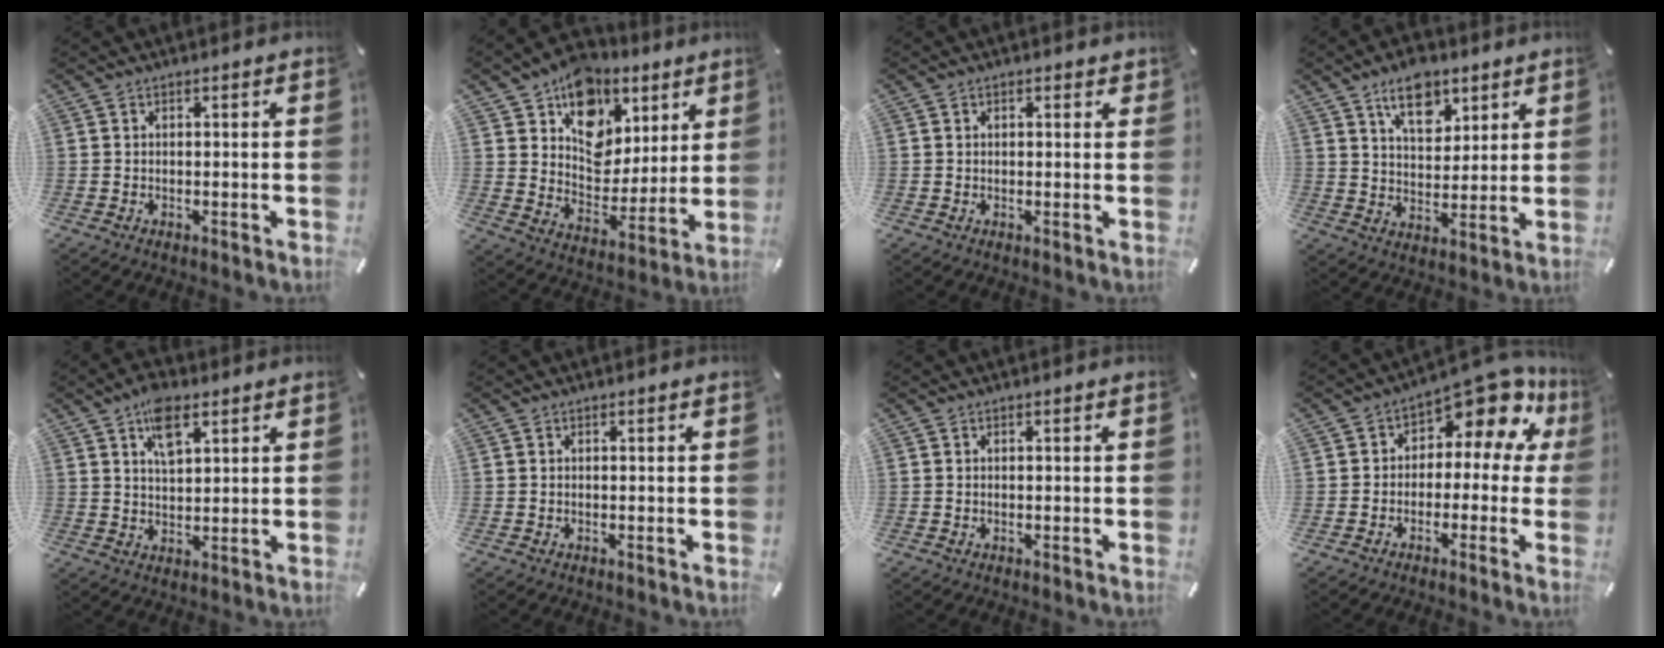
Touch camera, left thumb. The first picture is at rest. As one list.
[{"total": 13.3, "force": [7.1, 10.5, 4.0], "torque": [-0.053, -0.063, 0.131]}, {"total": 0.9, "force": [0.4, 0.8, 0.2], "torque": [0.004, 0.002, 0.005]}, {"total": 10.6, "force": [6.5, 6.3, 5.5], "torque": [-0.071, -0.027, 0.112]}, {"total": 7.3, "force": [4.0, 3.8, 4.9], "torque": [-0.074, -0.013, 0.067]}, {"total": 0.0}, {"total": 0.0}, {"total": 11.9, "force": [6.7, 5.7, 8.0], "torque": [-0.116, -0.056, 0.112]}]